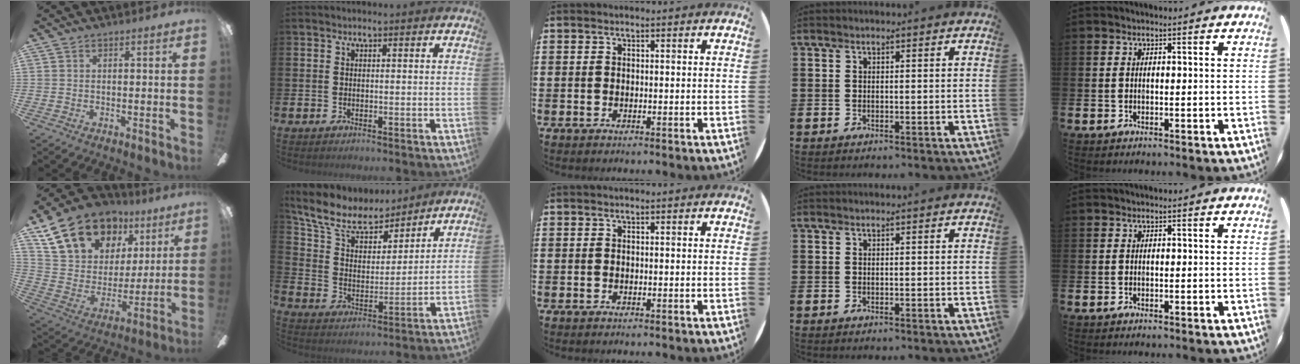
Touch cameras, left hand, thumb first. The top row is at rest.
{"thumb": {"total": 20.2, "force": [12.9, 13.0, 8.5], "torque": [-0.160, -0.065, 0.249]}, "index": {"total": 10.2, "force": [8.7, 4.0, 3.3], "torque": [-0.115, -0.046, 0.158]}}